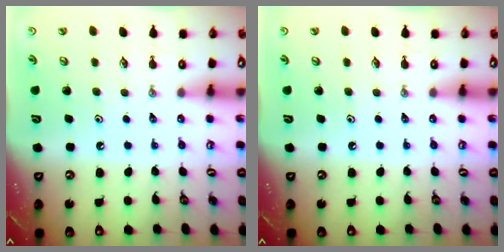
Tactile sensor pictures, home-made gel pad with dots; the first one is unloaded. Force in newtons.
{"total": 0.0}